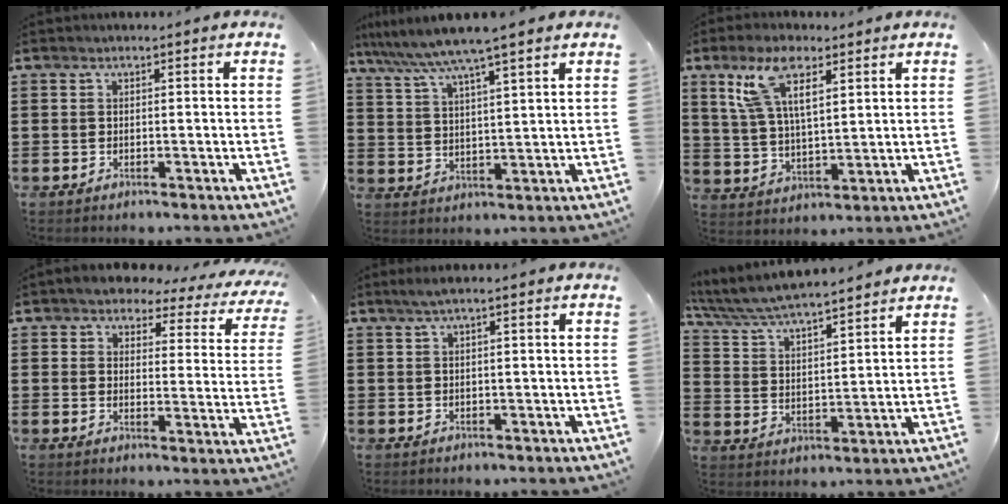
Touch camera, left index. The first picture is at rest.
{"total": 6.4, "force": [5.3, -0.5, 3.5], "torque": [-0.086, -0.027, 0.088]}
{"total": 9.5, "force": [5.3, 3.7, 6.9], "torque": [-0.149, 0.007, 0.098]}
{"total": 4.2, "force": [3.8, 1.3, 1.4], "torque": [-0.041, -0.022, 0.059]}
{"total": 1.5, "force": [0.4, 0.0, 1.4], "torque": [-0.024, -0.002, 0.008]}
{"total": 6.1, "force": [5.8, 0.4, 1.9], "torque": [-0.064, -0.037, 0.098]}